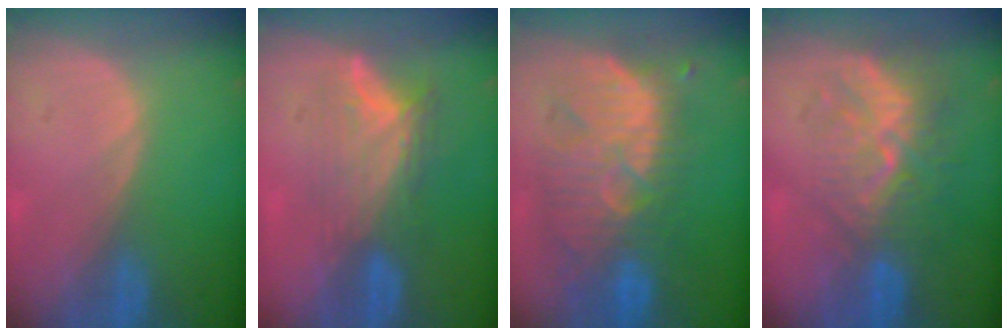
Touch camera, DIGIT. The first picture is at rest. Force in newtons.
{"total": 7.9, "press": 6.8, "slide": 4.0}
{"total": 11.0, "press": 10.5, "slide": 3.0}
{"total": 9.6, "press": 8.5, "slide": 4.4}